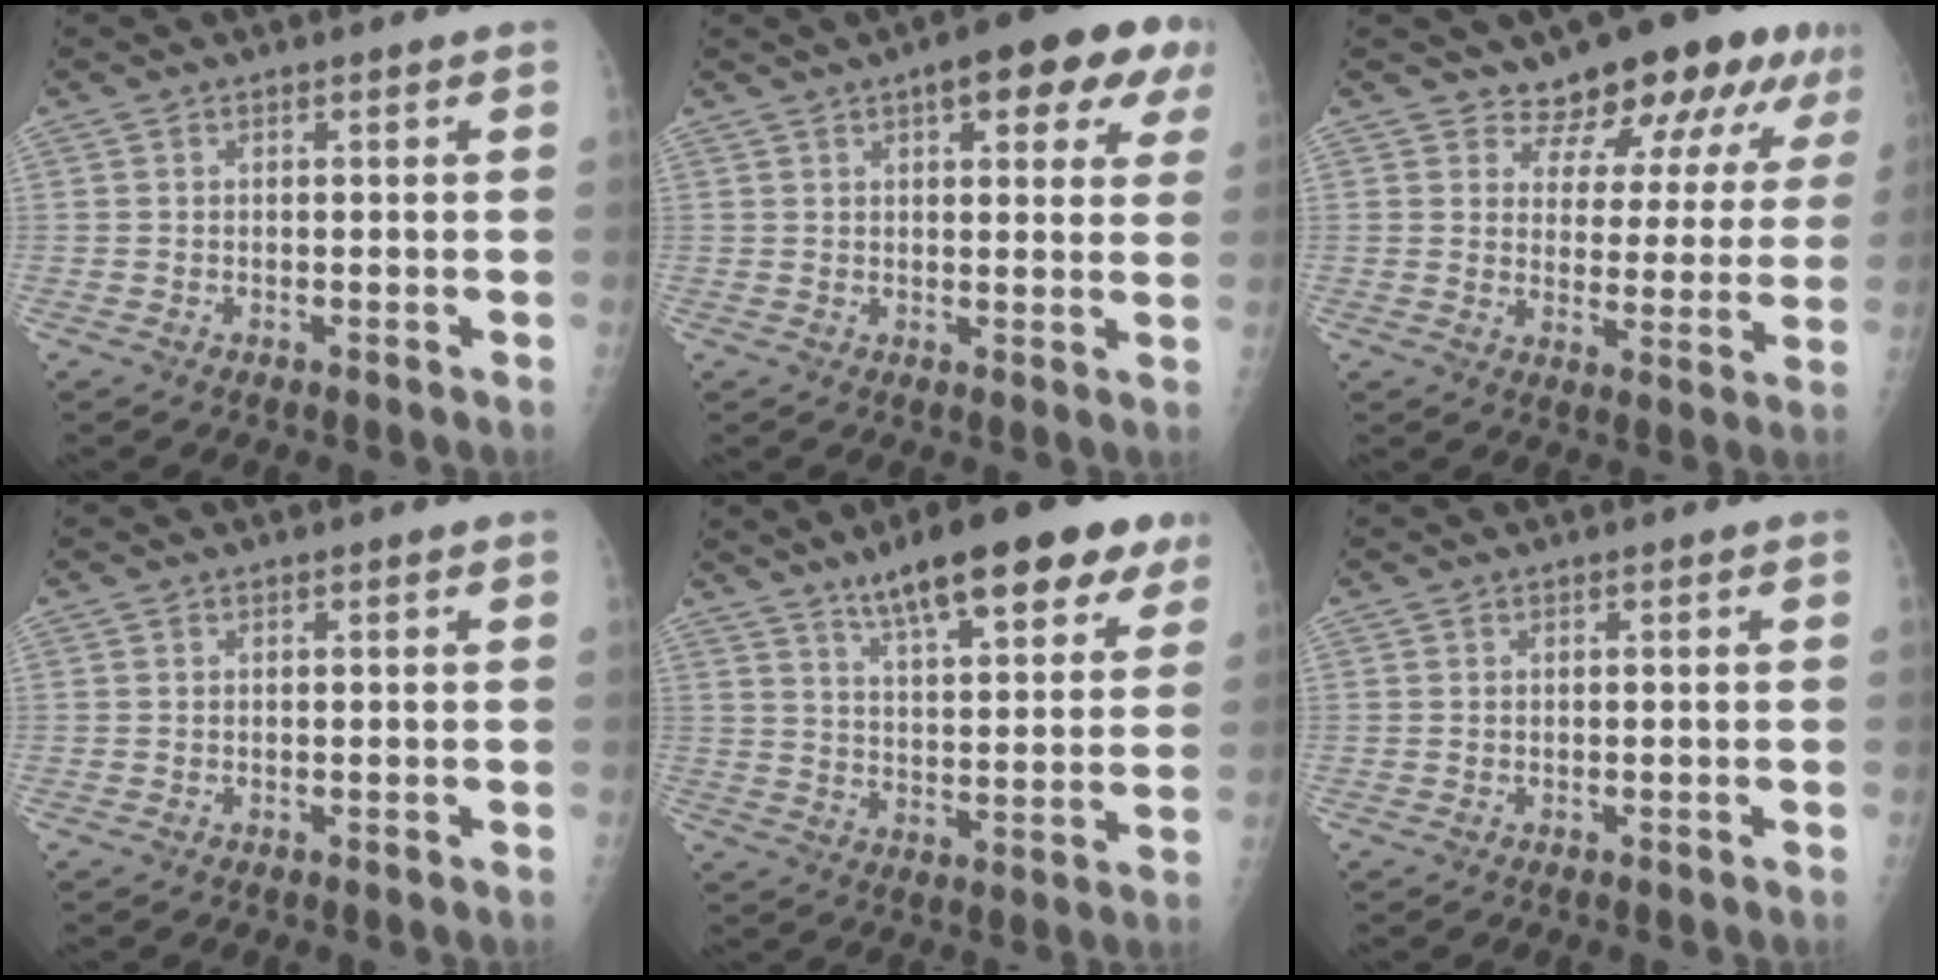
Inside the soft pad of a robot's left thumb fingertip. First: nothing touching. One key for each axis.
{"total": 12.6, "fx": 6.2, "fy": 4.8, "fz": 9.9, "tx": -0.084, "ty": -0.005, "tz": 0.070}
{"total": 13.0, "fx": 9.7, "fy": 6.2, "fz": 6.0, "tx": -0.036, "ty": -0.054, "tz": 0.121}
{"total": 0.0}
{"total": 18.1, "fx": 11.5, "fy": 5.3, "fz": 12.9, "tx": -0.155, "ty": -0.038, "tz": 0.175}
{"total": 0.0}